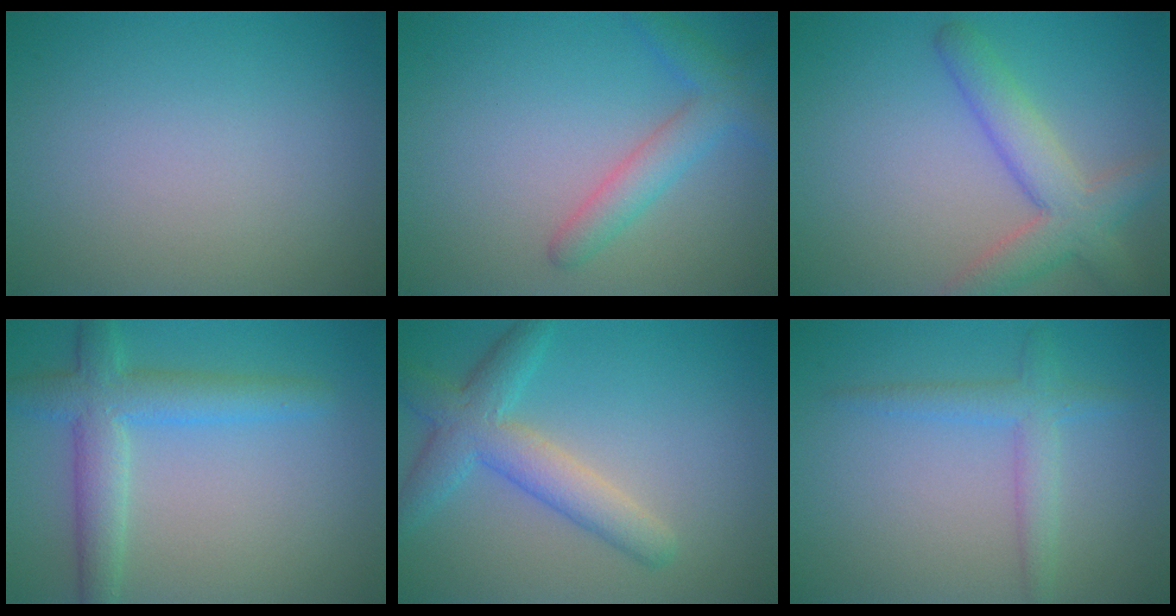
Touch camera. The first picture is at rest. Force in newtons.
{"total": 3.0, "press": 3.0, "slide": 0.2}
{"total": 5.0, "press": 5.0, "slide": 0.3}
{"total": 4.8, "press": 4.8, "slide": 0.4}
{"total": 4.7, "press": 4.7, "slide": 0.2}
{"total": 2.0, "press": 2.0, "slide": 0.1}